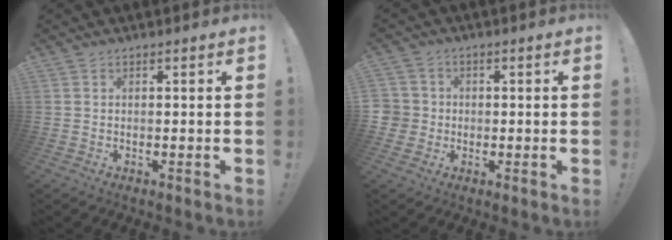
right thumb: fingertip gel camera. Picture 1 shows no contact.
{"total": 4.3, "force": [-0.5, 4.1, 1.1], "torque": [-0.020, 0.006, -0.011]}